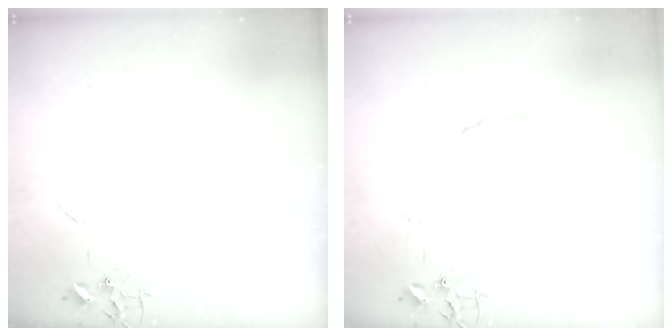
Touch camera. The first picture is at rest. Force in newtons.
{"total": 5.8, "press": 5.8, "slide": 0.1}